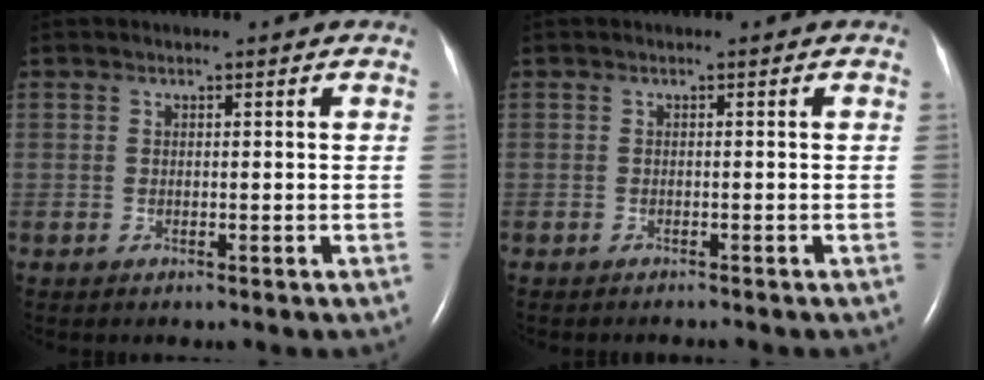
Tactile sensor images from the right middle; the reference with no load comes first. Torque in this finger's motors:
{"motor_torque": [0.15, -0.21, -0.06, -0.01]}